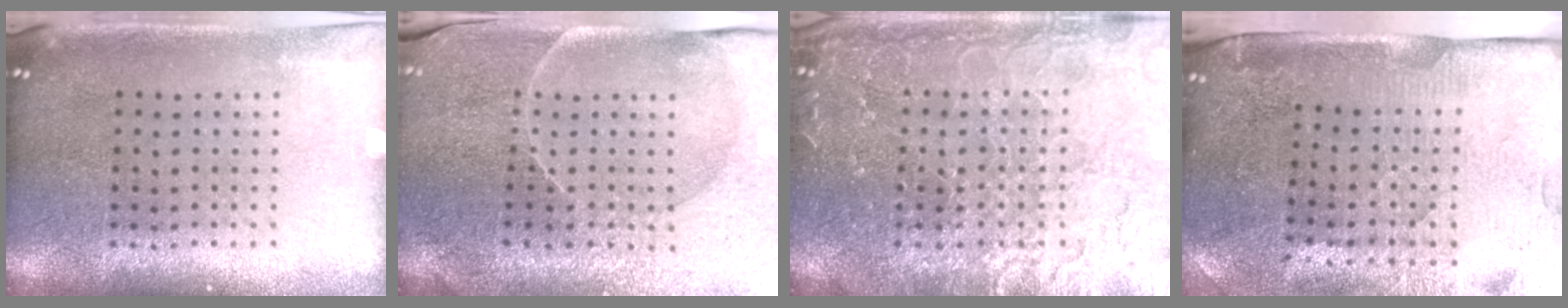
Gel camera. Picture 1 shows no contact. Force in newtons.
{"total": 3.8, "press": 3.7, "slide": 0.8}
{"total": 4.1, "press": 4.0, "slide": 0.4}
{"total": 4.4, "press": 3.7, "slide": 2.4}